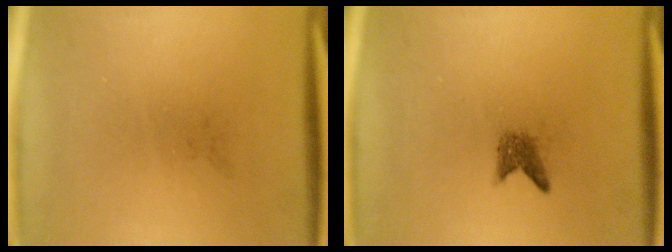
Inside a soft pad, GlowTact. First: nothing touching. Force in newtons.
{"total": 1.7}